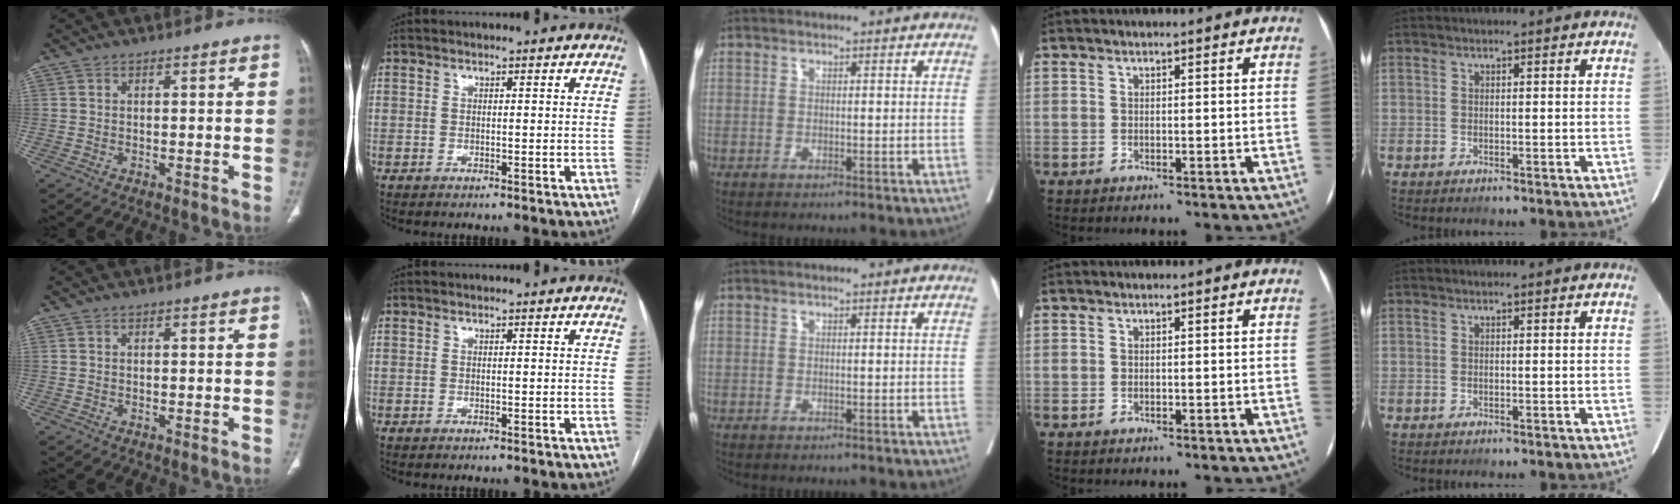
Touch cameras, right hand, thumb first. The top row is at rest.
{}